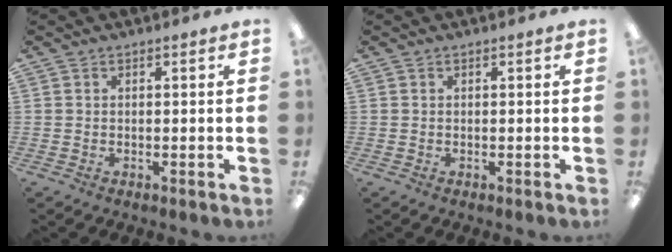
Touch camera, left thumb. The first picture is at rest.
{"total": 0.0}